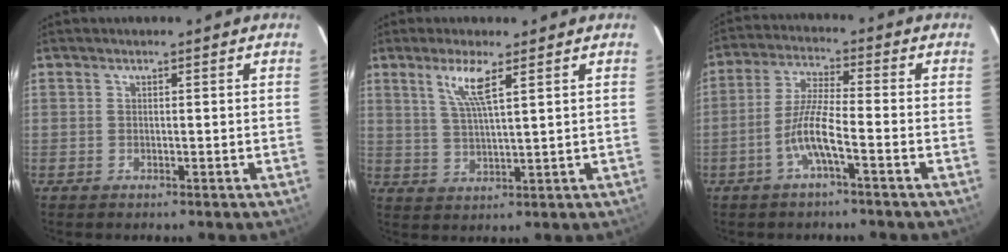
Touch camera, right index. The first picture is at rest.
{"total": 5.9, "force": [3.1, 0.3, 5.0], "torque": [-0.101, -0.004, 0.063]}
{"total": 6.8, "force": [-3.2, 0.3, 5.9], "torque": [-0.128, 0.004, -0.063]}